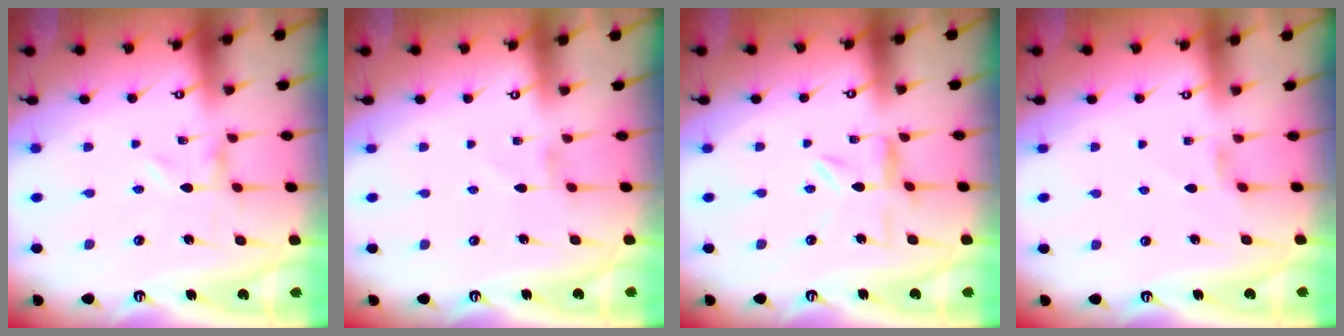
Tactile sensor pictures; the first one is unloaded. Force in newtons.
{"total": 0.0}
{"total": 3.7, "press": 3.7, "slide": 0.2}
{"total": 1.8, "press": 1.7, "slide": 0.5}